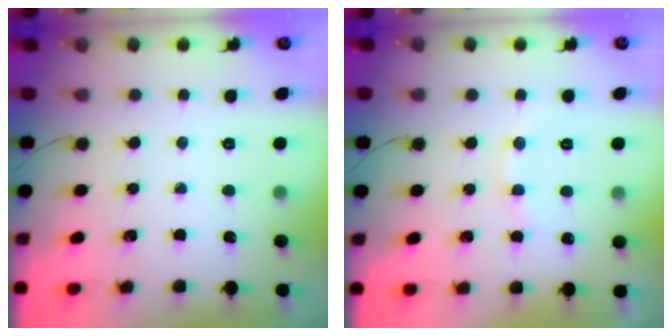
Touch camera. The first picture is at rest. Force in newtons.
{"total": 6.9, "press": 6.7, "slide": 1.7}